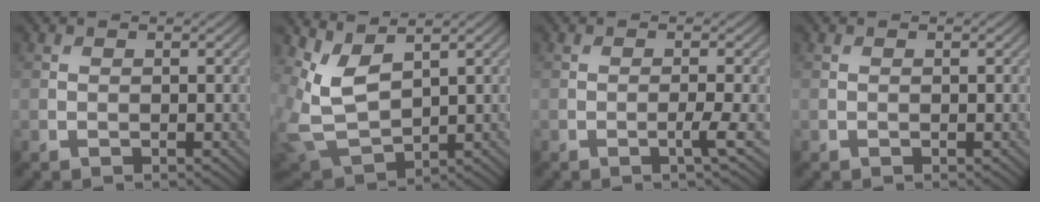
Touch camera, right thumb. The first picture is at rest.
{"total": 6.5, "force": [3.6, 3.0, 4.5], "torque": [-0.122, -0.010, 0.074]}
{"total": 1.8, "force": [-0.6, -0.1, 1.6], "torque": [-0.030, 0.004, -0.015]}
{"total": 0.0}